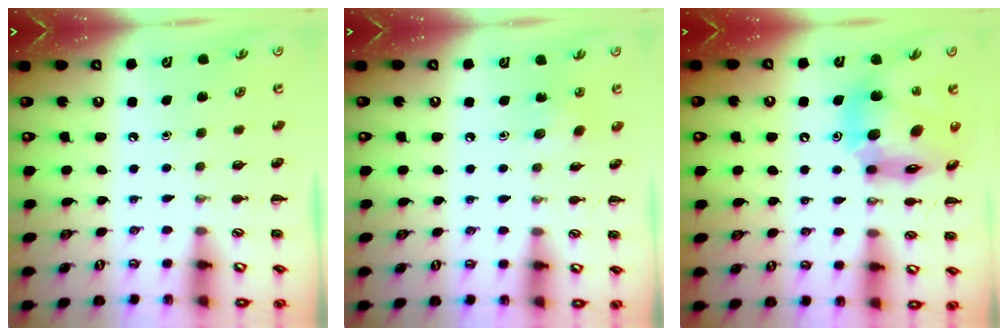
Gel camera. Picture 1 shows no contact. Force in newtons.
{"total": 3.0, "press": 2.8, "slide": 0.9}
{"total": 16.4, "press": 15.8, "slide": 4.5}